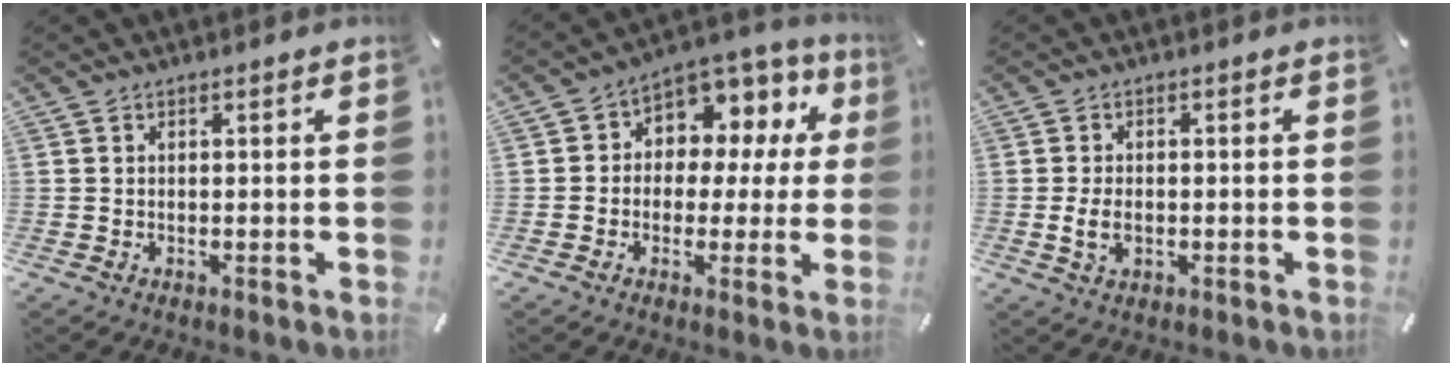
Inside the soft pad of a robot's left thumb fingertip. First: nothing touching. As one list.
[{"total": 8.8, "force": [2.4, 7.2, 4.6], "torque": [-0.073, -0.023, 0.045]}, {"total": 3.6, "force": [-0.7, 2.4, 2.6], "torque": [-0.060, 0.001, -0.015]}]